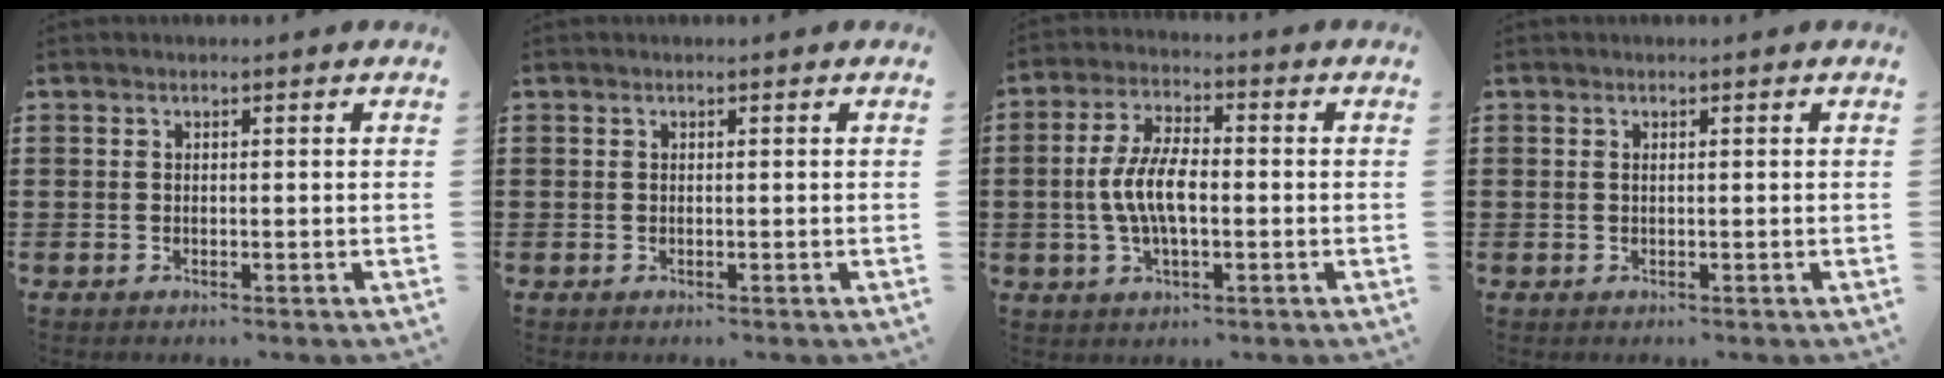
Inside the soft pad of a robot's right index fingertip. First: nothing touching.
{"total": 0.0}
{"total": 7.6, "force": [-0.8, 3.2, 6.8], "torque": [-0.156, -0.005, -0.022]}
{"total": 0.0}